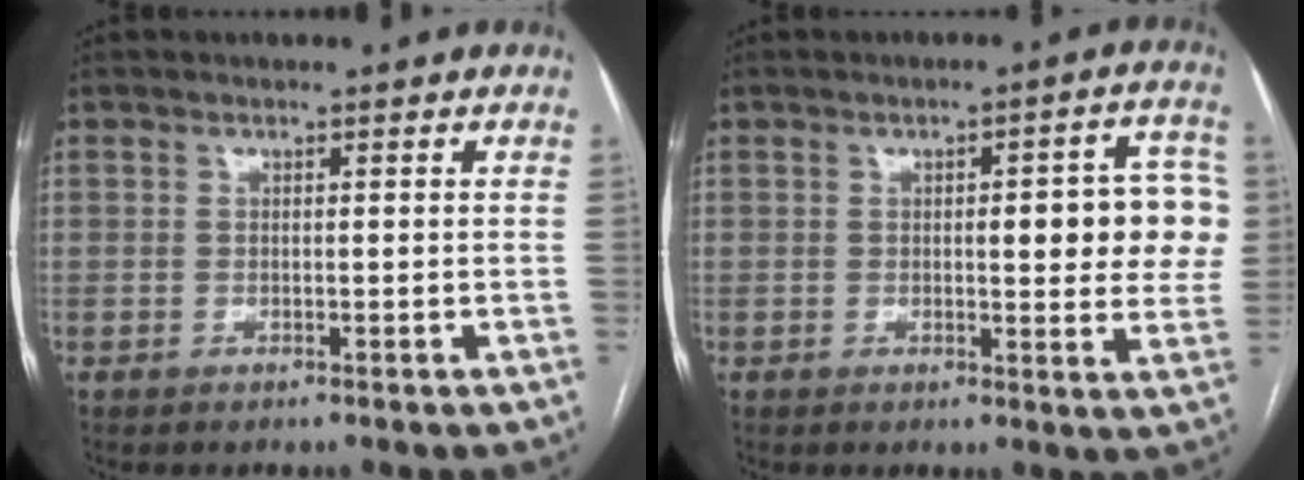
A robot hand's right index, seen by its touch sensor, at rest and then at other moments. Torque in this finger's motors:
{"motor_torque": [0.48, -0.29, 0.19, 0.07]}